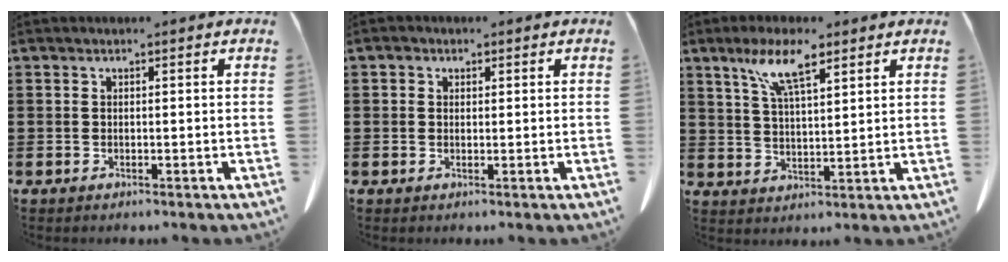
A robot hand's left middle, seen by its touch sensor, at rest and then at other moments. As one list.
[{"total": 1.2, "force": [0.6, 0.9, 0.5], "torque": [-0.004, 0.002, 0.009]}, {"total": 8.3, "force": [5.2, 2.0, 6.2], "torque": [-0.134, 0.003, 0.090]}]